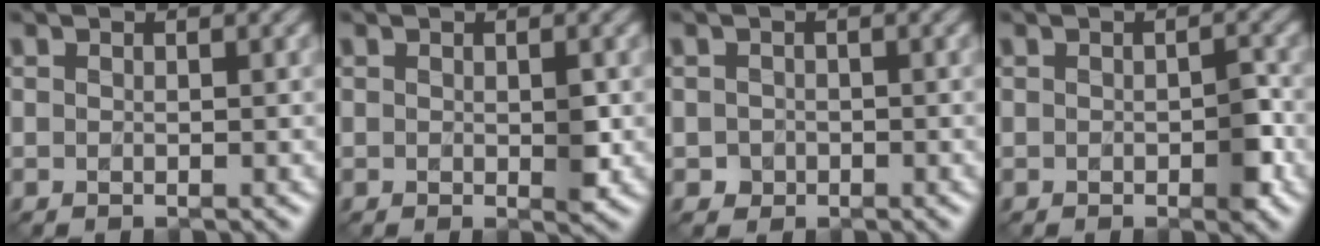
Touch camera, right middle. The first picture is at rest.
{"total": 1.6, "force": [-0.1, 0.5, 1.5], "torque": [-0.020, -0.005, -0.001]}
{"total": 1.0, "force": [-0.3, 1.0, 0.1], "torque": [0.005, -0.003, -0.006]}
{"total": 2.1, "force": [-0.6, 0.9, 1.9], "torque": [-0.023, -0.001, -0.009]}